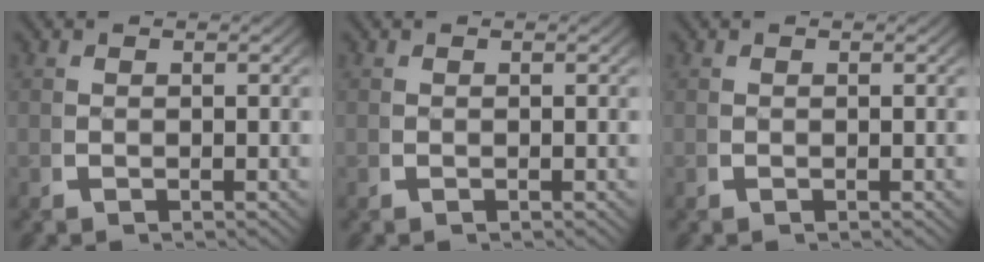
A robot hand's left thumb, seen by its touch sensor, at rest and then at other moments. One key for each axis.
{"total": 0.0}
{"total": 0.0}